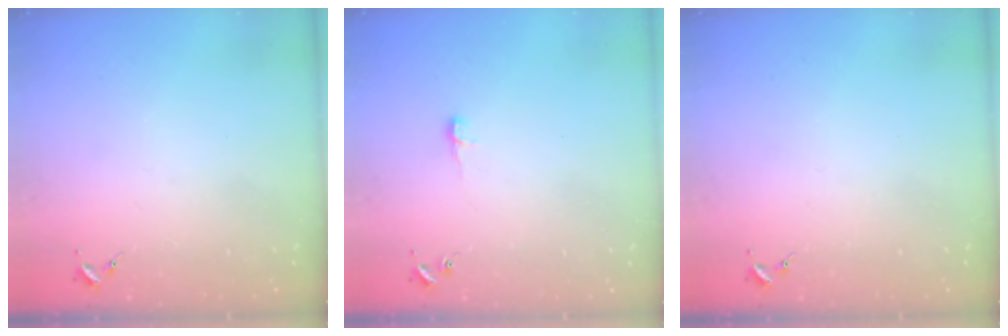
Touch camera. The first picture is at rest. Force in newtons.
{"total": 4.6, "press": 4.6, "slide": 0.5}
{"total": 0.0}